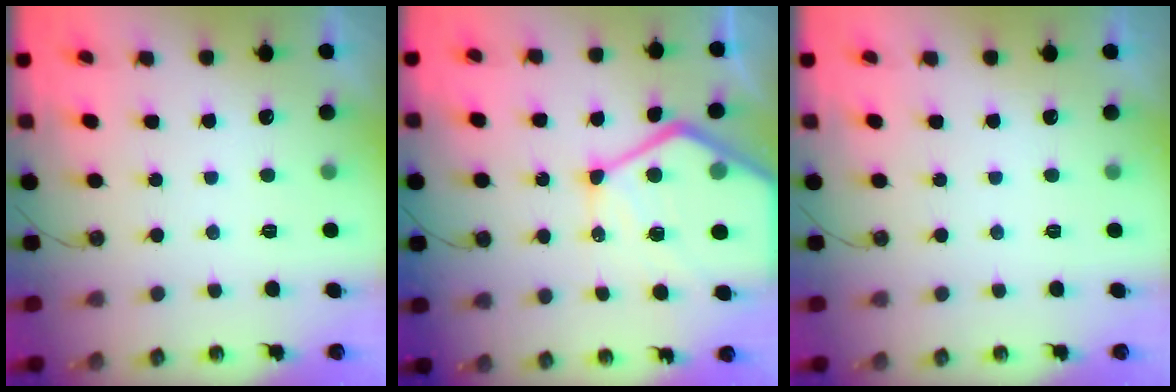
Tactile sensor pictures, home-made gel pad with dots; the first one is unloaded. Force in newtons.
{"total": 21.9, "press": 21.8, "slide": 2.4}
{"total": 0.0}